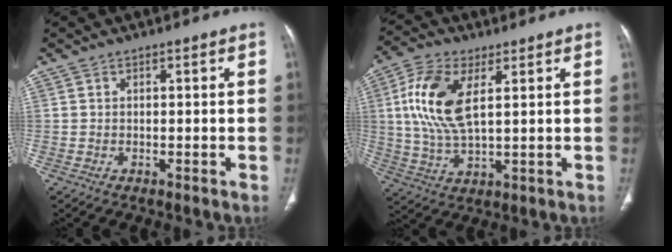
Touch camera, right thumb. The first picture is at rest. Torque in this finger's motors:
{"motor_torque": [-0.44, 0.87, 0.98, 0.61, 0.17]}